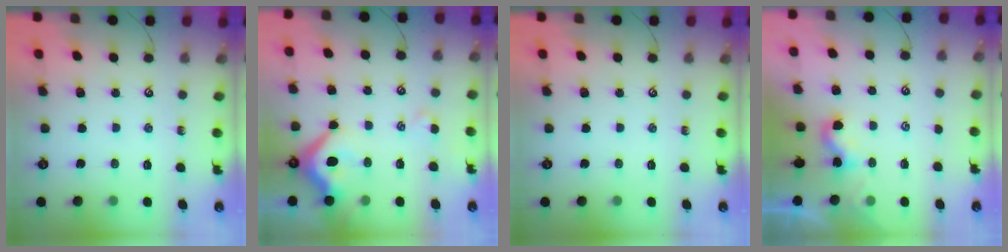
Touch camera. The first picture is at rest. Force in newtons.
{"total": 7.1, "press": 7.0, "slide": 1.5}
{"total": 0.0}
{"total": 2.3, "press": 2.3, "slide": 0.2}